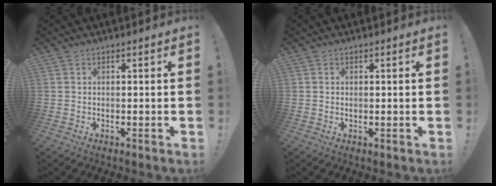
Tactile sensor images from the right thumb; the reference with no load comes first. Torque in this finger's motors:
{"motor_torque": [-0.27, -0.29, 0.06, 0.03, -0.09]}